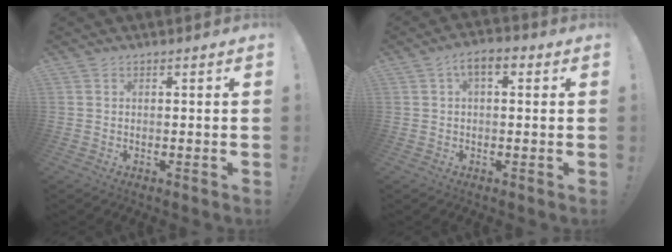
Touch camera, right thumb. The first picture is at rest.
{"total": 5.3, "force": [1.4, 2.8, 4.3], "torque": [-0.056, 0.002, 0.021]}